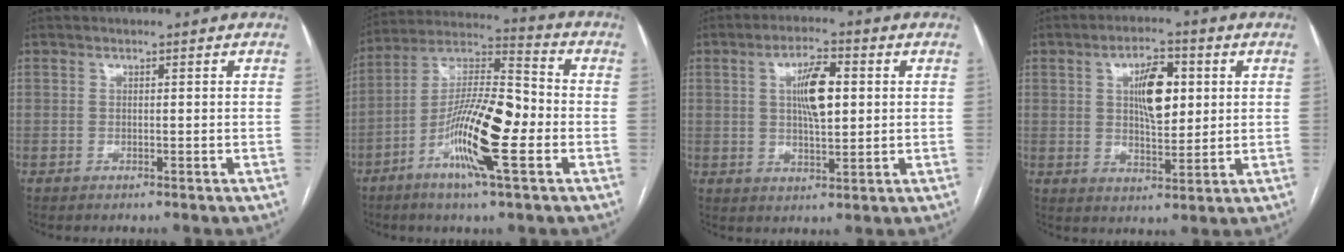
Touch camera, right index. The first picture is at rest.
{"total": 15.5, "force": [-4.8, 2.1, 14.6], "torque": [-0.274, 0.003, -0.089]}
{"total": 7.4, "force": [1.5, 2.1, 6.9], "torque": [-0.124, 0.009, 0.027]}
{"total": 8.2, "force": [2.1, 3.2, 7.3], "torque": [-0.125, 0.011, 0.037]}